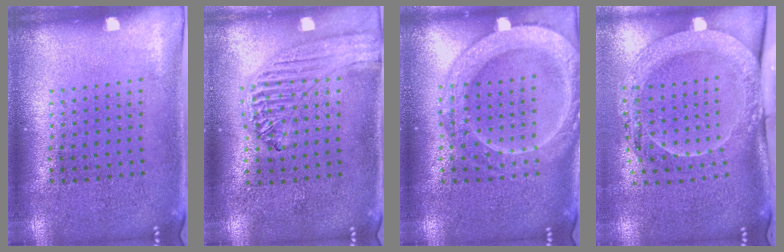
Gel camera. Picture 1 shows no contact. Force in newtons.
{"total": 1.2, "press": 1.2, "slide": 0.1}
{"total": 4.2, "press": 4.2, "slide": 0.5}
{"total": 2.1, "press": 2.0, "slide": 0.5}